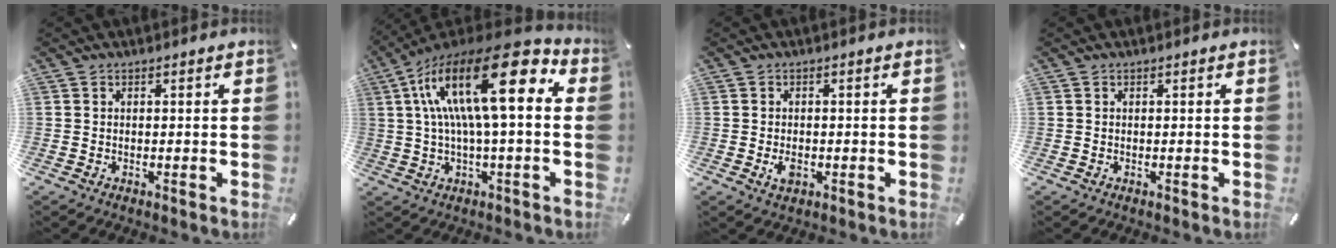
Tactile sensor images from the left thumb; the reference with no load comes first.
{"total": 22.1, "force": [5.7, 7.1, 20.1], "torque": [-0.373, -0.031, 0.083]}
{"total": 2.7, "force": [-0.6, 1.7, 1.9], "torque": [-0.041, -0.001, -0.011]}
{"total": 0.0}